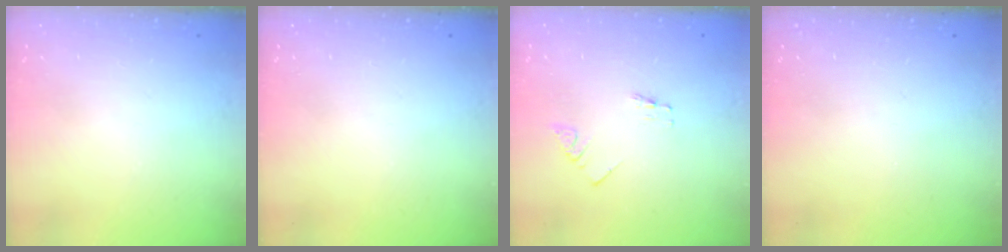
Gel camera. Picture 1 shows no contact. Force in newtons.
{"total": 0.0}
{"total": 0.7, "press": 0.7, "slide": 0.1}
{"total": 0.0}